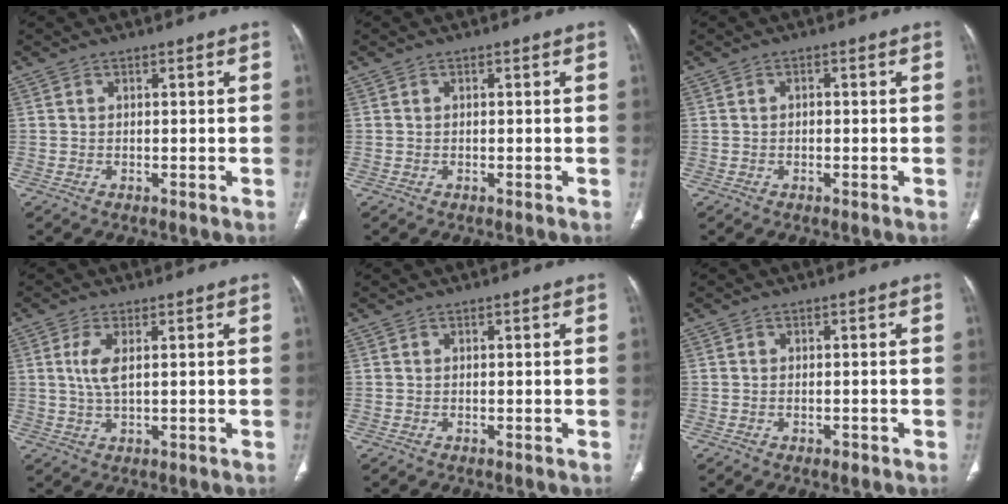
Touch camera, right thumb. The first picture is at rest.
{"total": 0.0}
{"total": 1.0, "force": [-0.1, 0.7, 0.7], "torque": [-0.009, 0.004, -0.003]}
{"total": 4.2, "force": [1.0, 1.5, 3.8], "torque": [-0.093, -0.005, 0.024]}
{"total": 0.0}
{"total": 1.1, "force": [-0.6, 0.6, 0.7], "torque": [-0.014, 0.002, -0.006]}